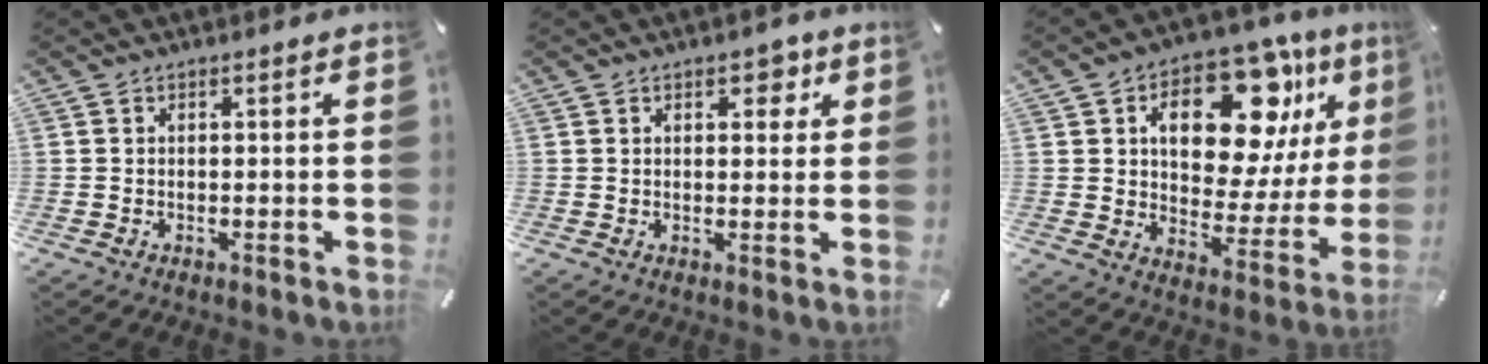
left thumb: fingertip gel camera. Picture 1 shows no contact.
{"total": 4.0, "force": [1.9, 2.5, 2.5], "torque": [-0.014, -0.007, 0.023]}
{"total": 18.6, "force": [9.5, 10.2, 12.3], "torque": [-0.176, -0.051, 0.157]}